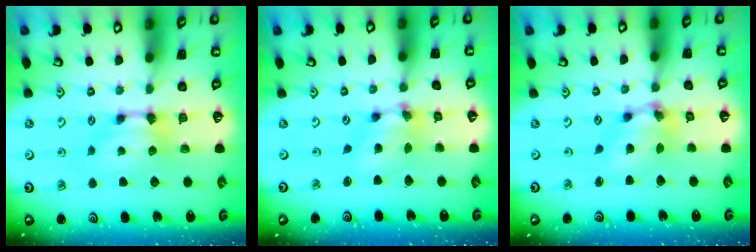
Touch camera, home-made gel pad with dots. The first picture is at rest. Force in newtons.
{"total": 5.4, "press": 5.1, "slide": 1.7}
{"total": 6.2, "press": 5.9, "slide": 1.8}